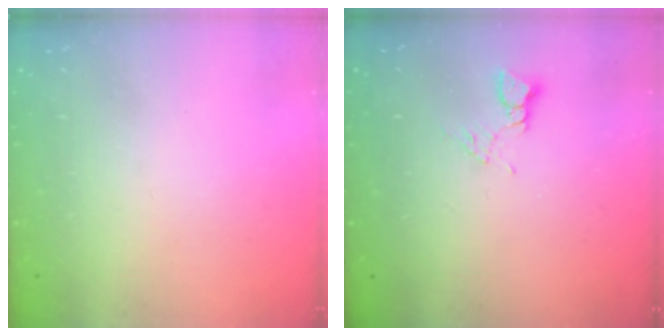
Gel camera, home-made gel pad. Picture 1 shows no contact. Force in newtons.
{"total": 3.0, "press": 2.9, "slide": 0.4}